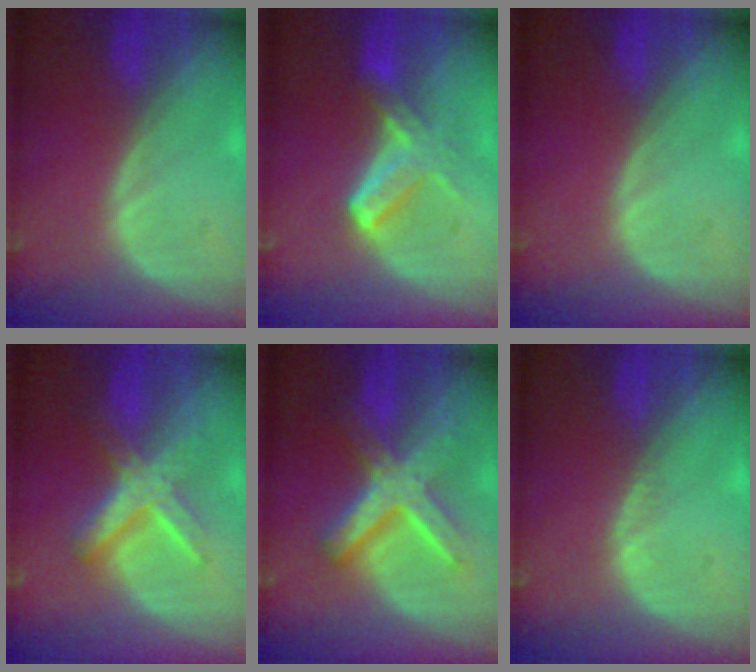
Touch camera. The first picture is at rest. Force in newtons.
{"total": 5.7, "press": 5.7, "slide": 1.0}
{"total": 0.0}
{"total": 7.2, "press": 7.2, "slide": 0.4}
{"total": 9.0, "press": 9.0, "slide": 0.7}
{"total": 0.7, "press": 0.6, "slide": 0.4}